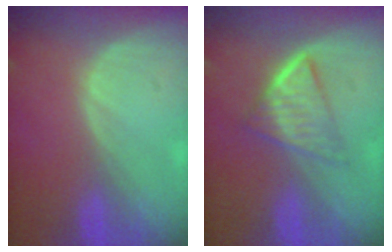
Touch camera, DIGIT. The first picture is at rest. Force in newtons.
{"total": 6.4, "press": 5.5, "slide": 3.4}